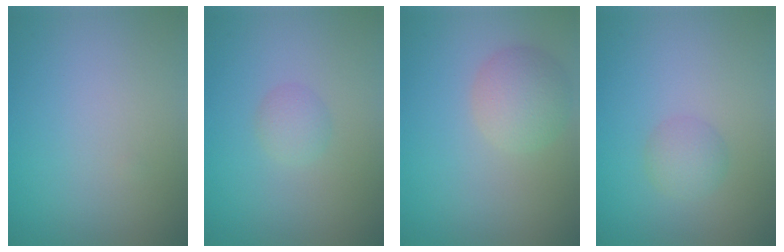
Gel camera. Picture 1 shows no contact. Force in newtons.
{"total": 1.4, "press": 1.4, "slide": 0.1}
{"total": 3.6, "press": 3.6, "slide": 0.2}
{"total": 1.9, "press": 1.9, "slide": 0.0}